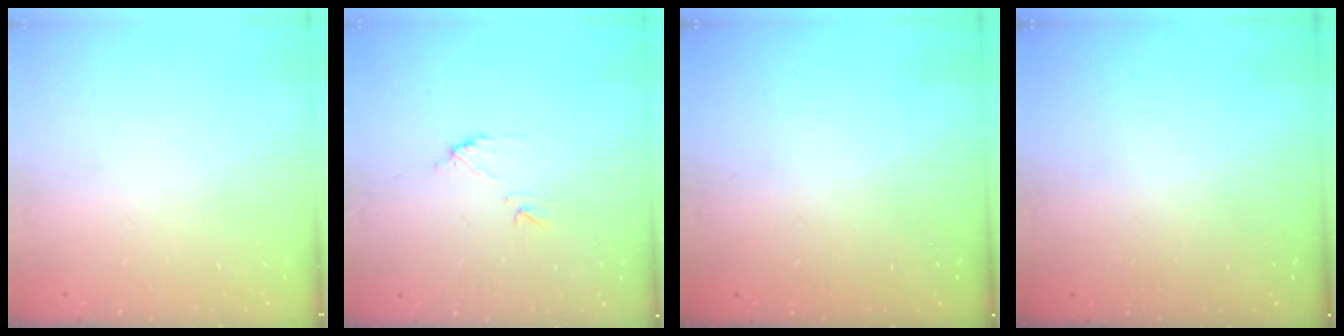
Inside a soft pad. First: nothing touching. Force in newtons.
{"total": 7.2, "press": 7.2, "slide": 0.3}
{"total": 3.3, "press": 3.3, "slide": 0.2}
{"total": 2.9, "press": 2.9, "slide": 0.3}